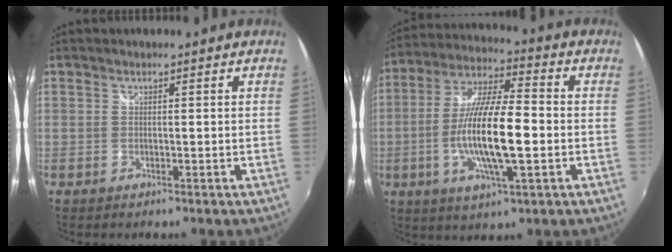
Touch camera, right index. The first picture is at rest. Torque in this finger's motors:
{"motor_torque": [1.41, -0.73, 1.05, 0.21]}